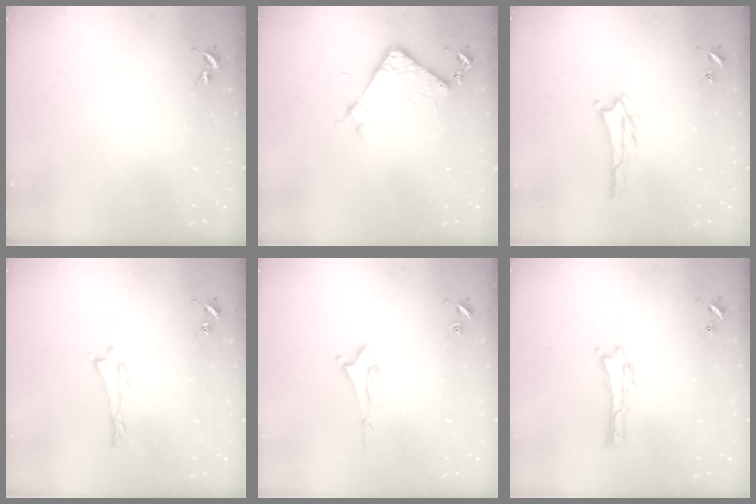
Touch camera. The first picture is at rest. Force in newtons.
{"total": 3.1, "press": 3.1, "slide": 0.2}
{"total": 2.1, "press": 2.1, "slide": 0.3}
{"total": 0.0}
{"total": 1.7, "press": 1.6, "slide": 0.4}
{"total": 0.0}